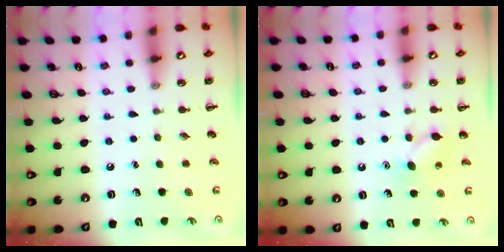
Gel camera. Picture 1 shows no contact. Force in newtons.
{"total": 8.0, "press": 7.8, "slide": 1.7}